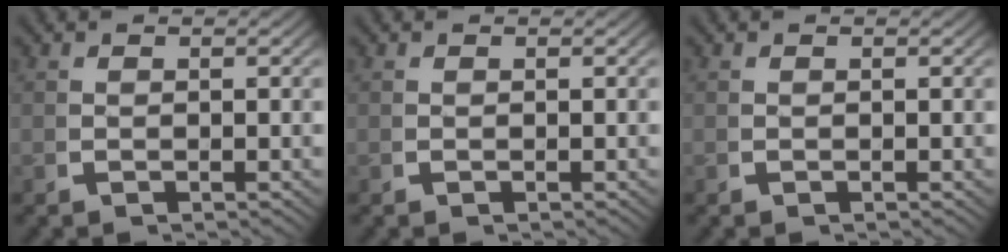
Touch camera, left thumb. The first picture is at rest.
{"total": 0.0}
{"total": 0.0}